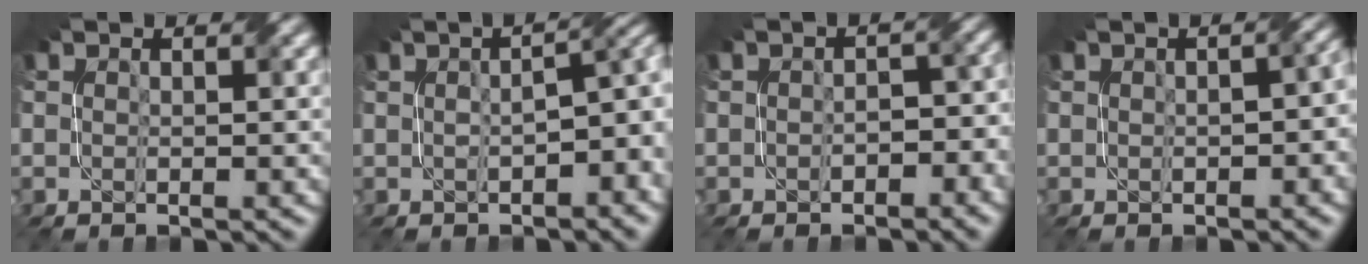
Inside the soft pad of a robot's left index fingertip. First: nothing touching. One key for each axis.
{"total": 5.5, "fx": -0.5, "fy": 2.6, "fz": 4.8, "tx": -0.050, "ty": 0.007, "tz": 0.002}
{"total": 3.0, "fx": -1.4, "fy": 1.9, "fz": 1.8, "tx": -0.013, "ty": 0.005, "tz": -0.014}
{"total": 4.5, "fx": -0.2, "fy": 2.5, "fz": 3.7, "tx": -0.021, "ty": 0.005, "tz": 0.006}